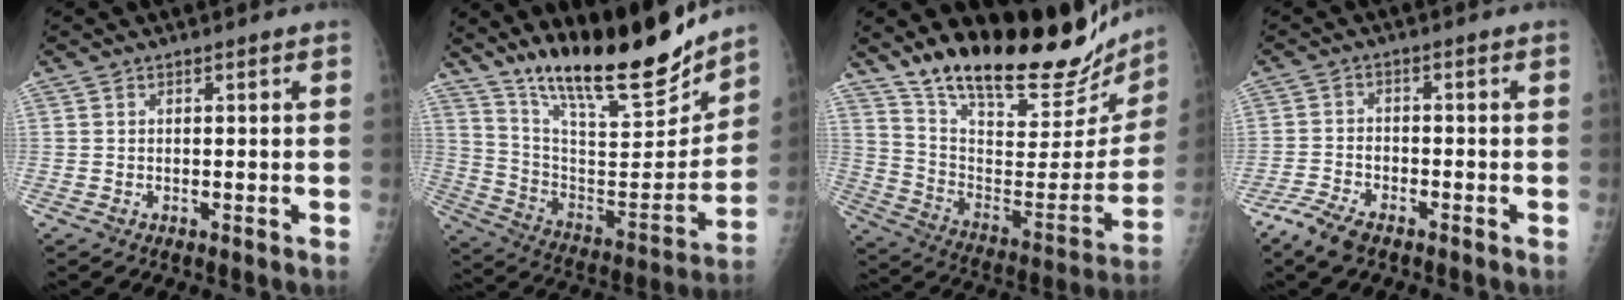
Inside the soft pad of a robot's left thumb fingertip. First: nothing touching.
{"total": 23.0, "force": [18.8, 4.9, 12.4], "torque": [-0.164, -0.107, 0.318]}
{"total": 28.8, "force": [24.3, 8.2, 12.9], "torque": [-0.175, -0.137, 0.360]}
{"total": 5.7, "force": [-4.2, 2.3, 3.0], "torque": [-0.073, 0.009, -0.082]}